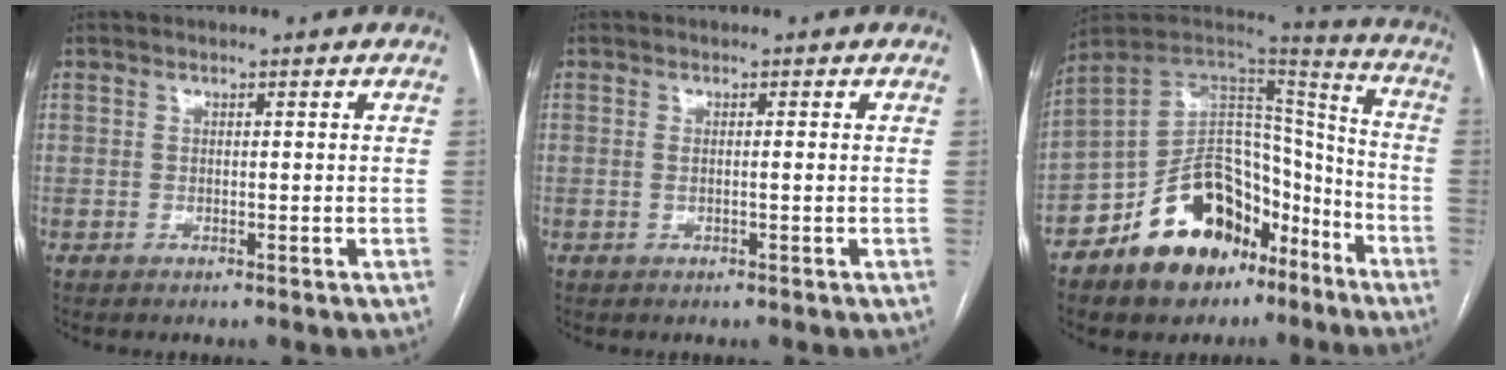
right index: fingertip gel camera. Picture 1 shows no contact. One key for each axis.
{"total": 1.1, "fx": 0.1, "fy": 0.1, "fz": 1.1, "tx": -0.024, "ty": 0.001, "tz": 0.005}
{"total": 21.3, "fx": -12.2, "fy": 12.5, "fz": 12.1, "tx": -0.214, "ty": 0.052, "tz": -0.192}